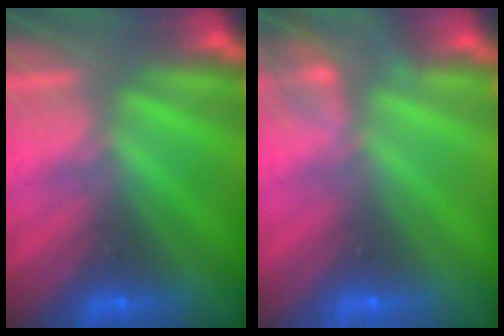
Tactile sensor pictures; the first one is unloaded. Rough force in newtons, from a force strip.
{"total": 2.1}